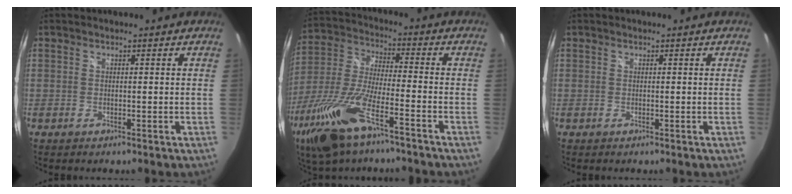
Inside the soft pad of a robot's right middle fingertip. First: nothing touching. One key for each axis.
{"total": 18.6, "fx": -11.0, "fy": 5.4, "fz": 14.0, "tx": -0.311, "ty": -0.037, "tz": -0.213}
{"total": 0.0}